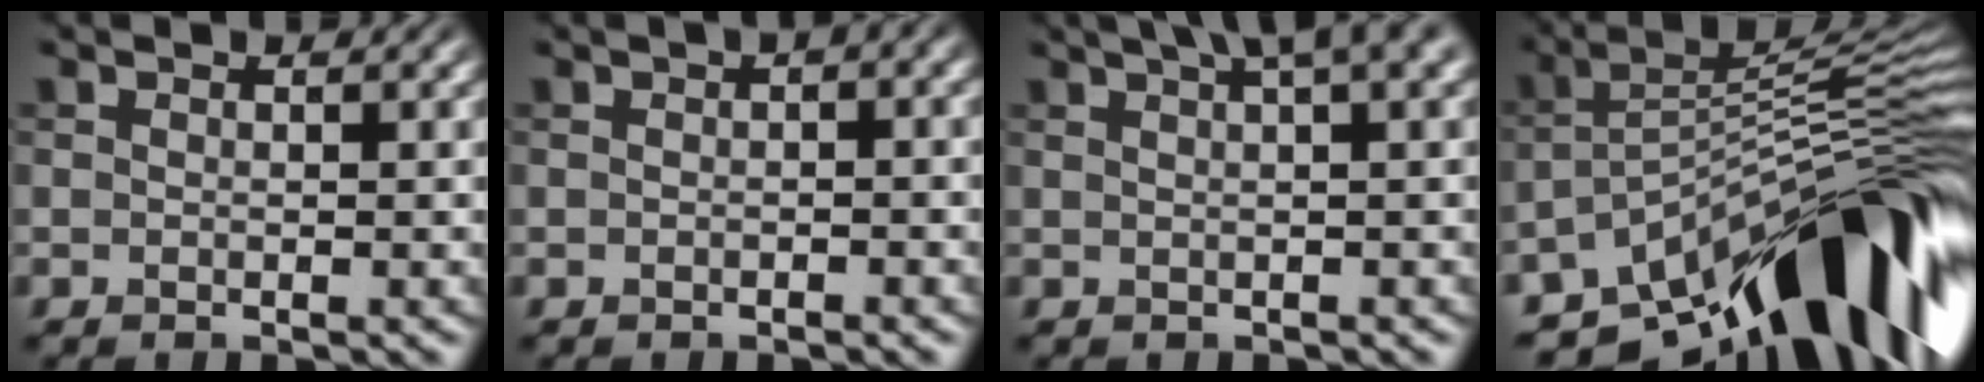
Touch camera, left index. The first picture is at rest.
{"total": 1.8, "force": [0.4, 0.4, 1.7], "torque": [-0.022, 0.005, 0.002]}
{"total": 5.2, "force": [3.1, 0.9, 4.1], "torque": [-0.045, 0.019, 0.045]}
{"total": 14.3, "force": [-8.2, 5.0, 10.6], "torque": [-0.159, 0.022, -0.143]}